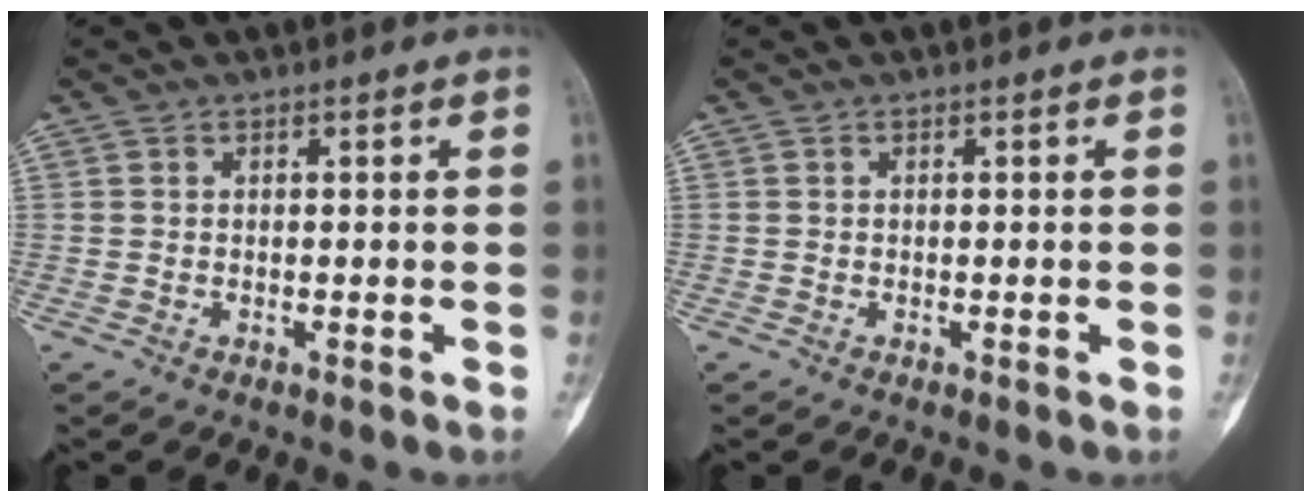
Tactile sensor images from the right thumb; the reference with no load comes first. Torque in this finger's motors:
{"motor_torque": [0.15, 0.17, 0.02, -0.01, 0.01]}